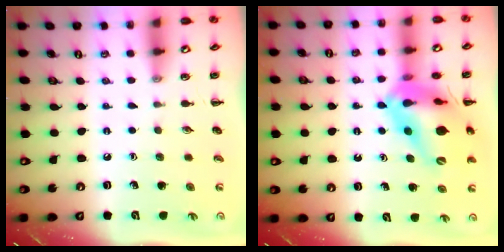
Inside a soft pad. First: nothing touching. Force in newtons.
{"total": 19.0, "press": 18.5, "slide": 4.1}